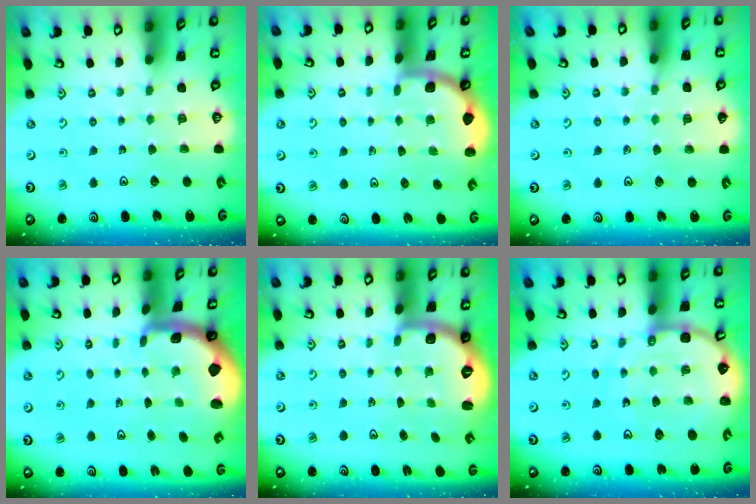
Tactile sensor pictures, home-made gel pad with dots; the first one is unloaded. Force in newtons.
{"total": 1.9, "press": 1.9, "slide": 0.0}
{"total": 5.5, "press": 5.4, "slide": 0.7}
{"total": 1.8, "press": 1.7, "slide": 0.4}
{"total": 2.5, "press": 2.0, "slide": 1.6}
{"total": 8.6, "press": 8.5, "slide": 0.8}